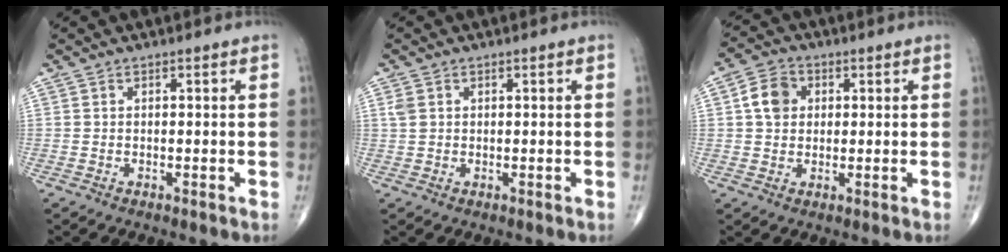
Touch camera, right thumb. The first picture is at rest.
{"total": 1.7, "force": [0.6, 1.3, 0.9], "torque": [-0.021, 0.003, 0.017]}
{"total": 6.0, "force": [1.2, 4.9, 3.4], "torque": [-0.051, 0.007, 0.014]}